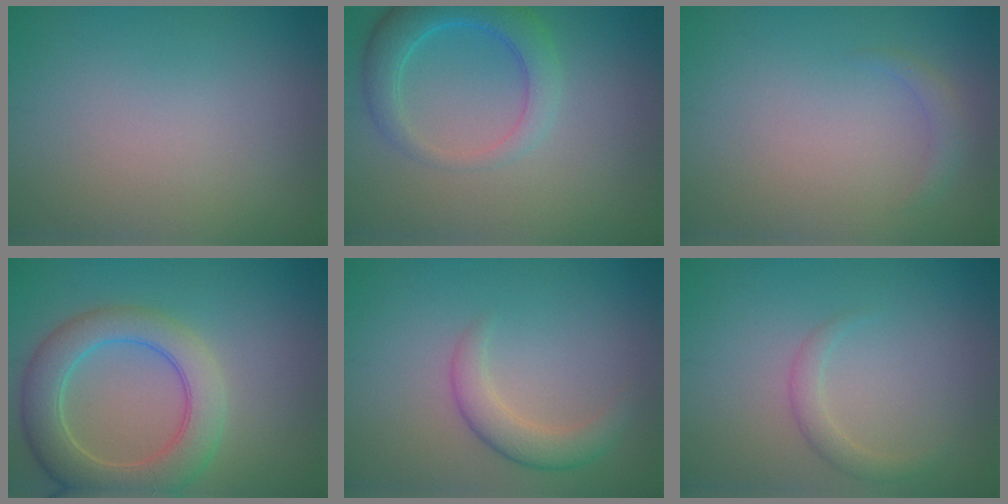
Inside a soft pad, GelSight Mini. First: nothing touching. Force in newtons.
{"total": 4.3, "press": 4.3, "slide": 0.3}
{"total": 1.1, "press": 1.1, "slide": 0.0}
{"total": 6.5, "press": 6.5, "slide": 0.7}
{"total": 2.9, "press": 2.9, "slide": 0.2}
{"total": 1.5, "press": 1.5, "slide": 0.0}